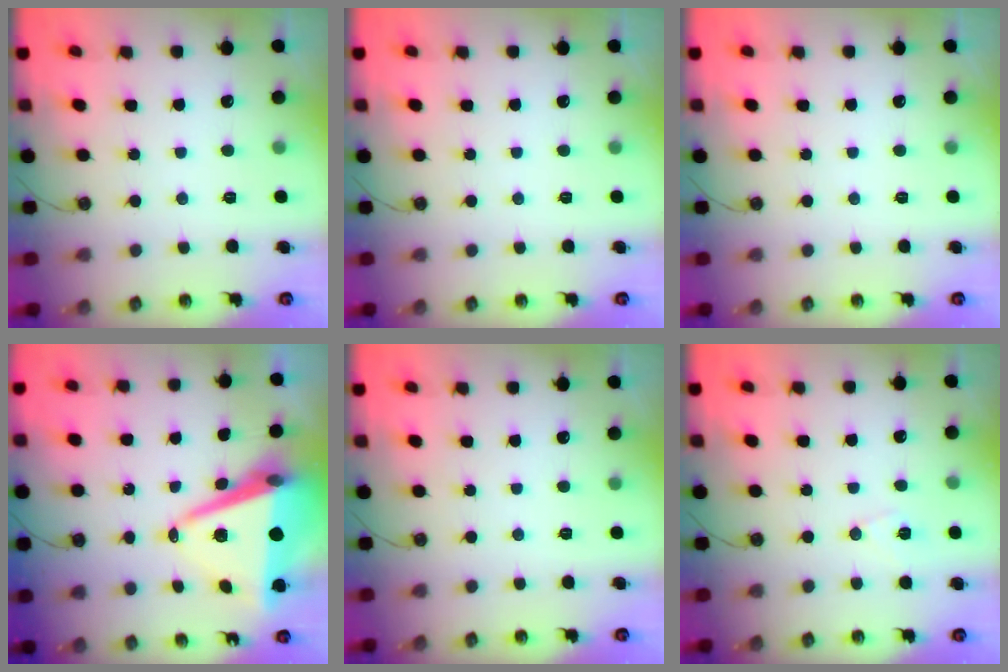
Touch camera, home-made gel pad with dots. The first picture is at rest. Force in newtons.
{"total": 0.0}
{"total": 0.0}
{"total": 12.7, "press": 12.0, "slide": 4.2}
{"total": 0.0}
{"total": 6.8, "press": 6.1, "slide": 3.0}